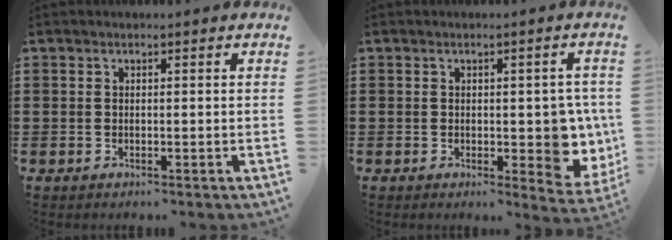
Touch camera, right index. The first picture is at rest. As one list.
[{"total": 5.1, "force": [0.0, 3.0, 4.1], "torque": [-0.044, -0.001, -0.005]}]